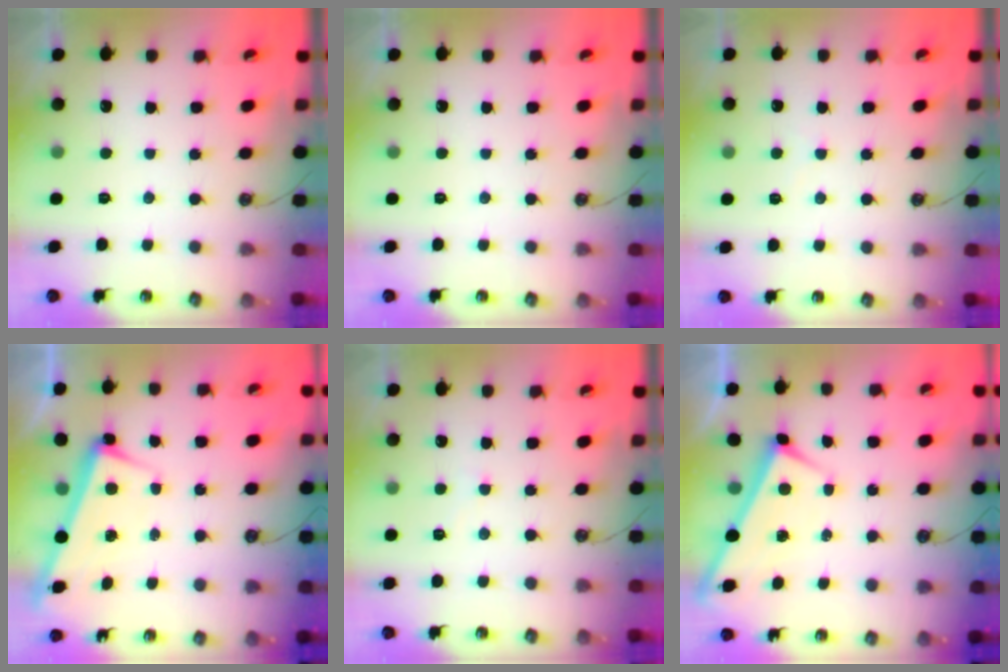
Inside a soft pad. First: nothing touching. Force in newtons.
{"total": 0.0}
{"total": 0.0}
{"total": 2.6, "press": 2.5, "slide": 0.9}
{"total": 1.0, "press": 0.9, "slide": 0.4}
{"total": 1.7, "press": 1.7, "slide": 0.1}